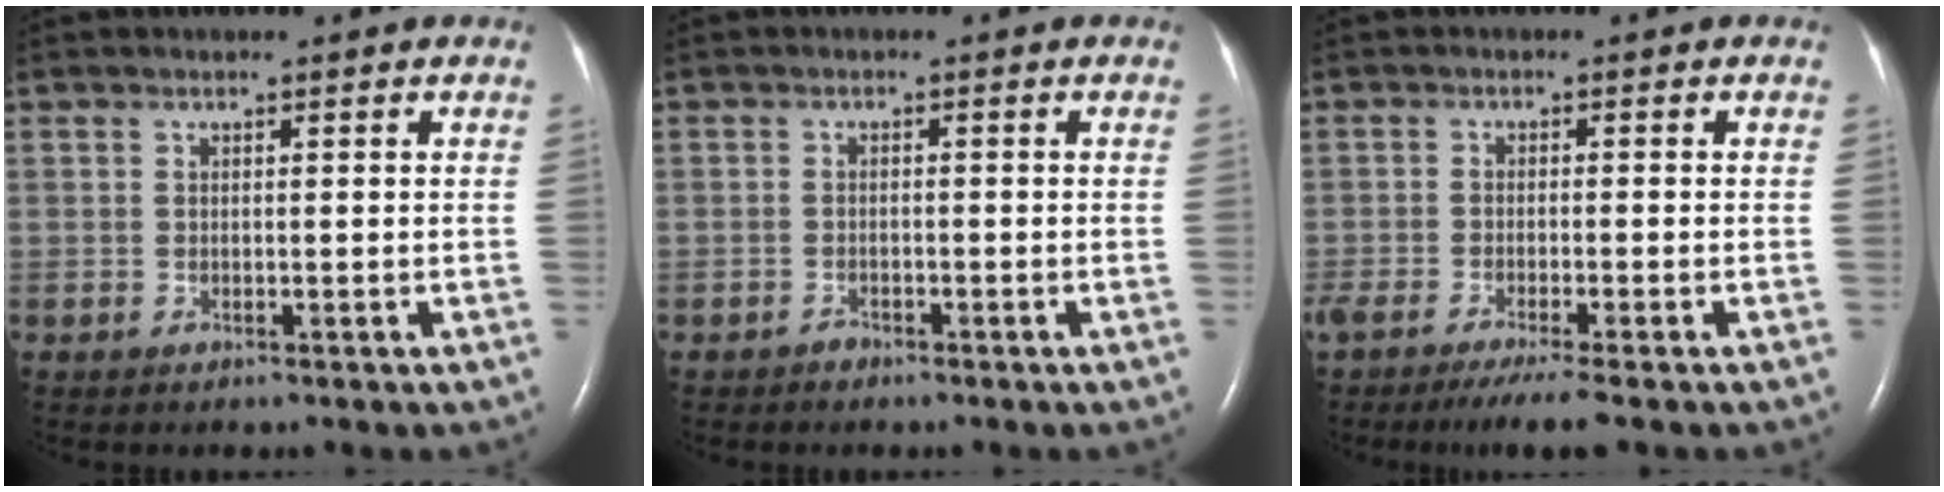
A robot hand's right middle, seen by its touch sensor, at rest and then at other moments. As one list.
[{"total": 0.9, "force": [-0.8, 0.4, 0.0], "torque": [0.004, 0.002, -0.017]}, {"total": 6.1, "force": [-4.8, -0.1, 3.8], "torque": [-0.059, -0.015, -0.076]}]